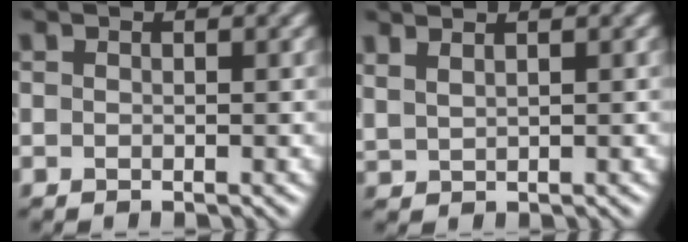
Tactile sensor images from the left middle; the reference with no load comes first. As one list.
[{"total": 2.3, "force": [1.9, 0.7, 0.9], "torque": [-0.008, 0.007, 0.027]}]